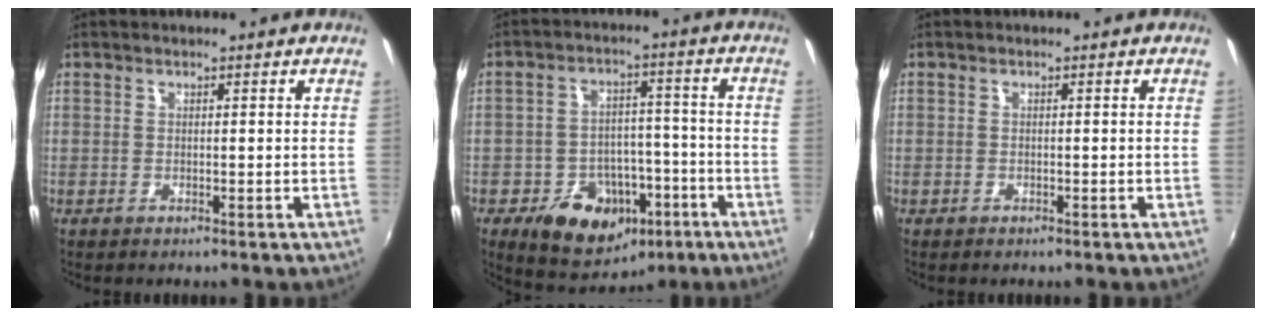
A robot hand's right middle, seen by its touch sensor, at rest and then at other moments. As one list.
[{"total": 13.9, "force": [-7.1, 9.8, 6.9], "torque": [-0.144, 0.022, -0.088]}, {"total": 0.0}]